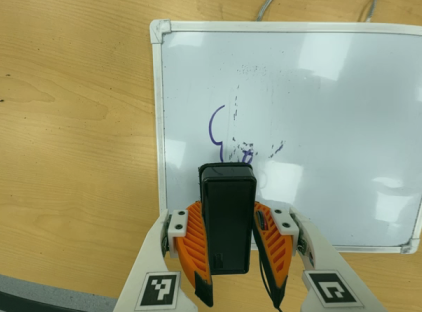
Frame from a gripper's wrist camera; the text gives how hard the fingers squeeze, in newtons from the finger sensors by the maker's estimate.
{"total": 5.9, "left": 5.3, "right": 6.4}